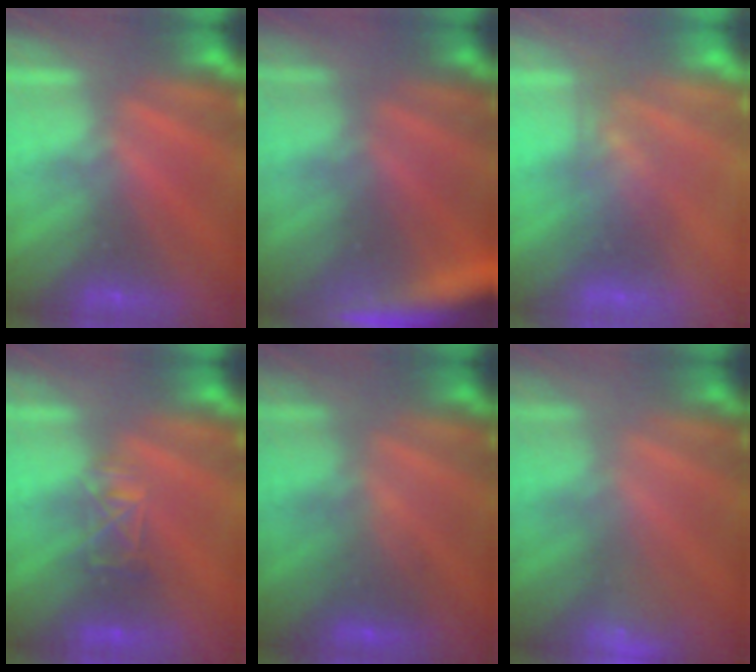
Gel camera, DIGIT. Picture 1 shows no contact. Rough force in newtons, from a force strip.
{"total": 6.1}
{"total": 2.7}
{"total": 2.9}
{"total": 2.2}
{"total": 2.3}